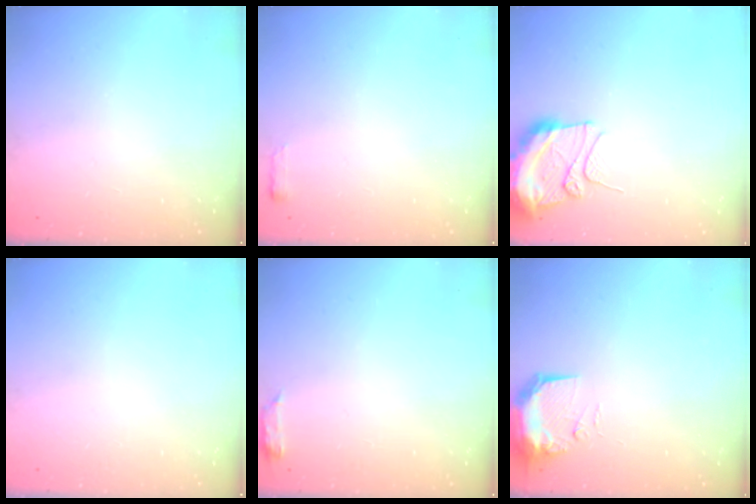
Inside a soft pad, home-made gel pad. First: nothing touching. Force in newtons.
{"total": 2.4, "press": 2.4, "slide": 0.4}
{"total": 12.4, "press": 12.3, "slide": 1.6}
{"total": 0.0}
{"total": 5.1, "press": 5.0, "slide": 0.9}
{"total": 9.3, "press": 9.1, "slide": 1.7}